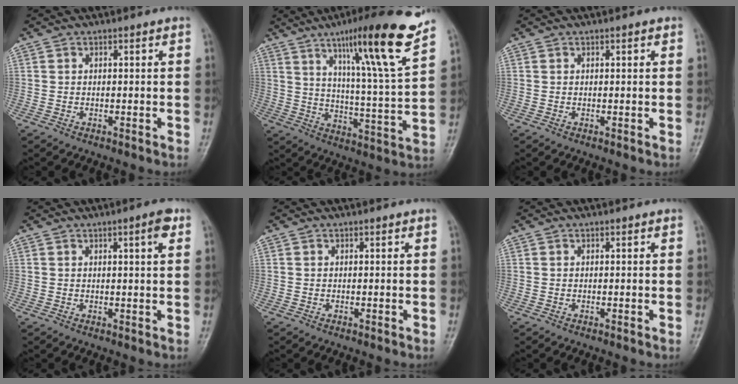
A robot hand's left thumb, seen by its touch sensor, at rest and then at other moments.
{"total": 19.1, "force": [12.1, 1.0, 14.8], "torque": [-0.207, -0.062, 0.183]}
{"total": 0.6, "force": [0.3, 0.2, 0.5], "torque": [-0.006, -0.001, 0.003]}
{"total": 3.1, "force": [1.4, 0.5, 2.7], "torque": [-0.036, -0.004, 0.019]}
{"total": 0.0}
{"total": 0.0}